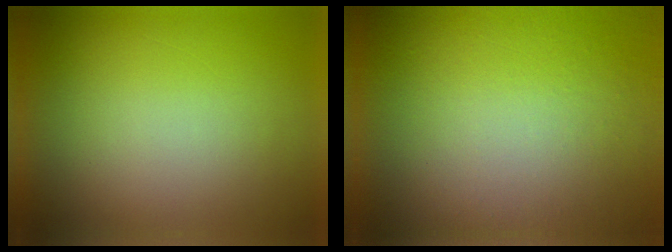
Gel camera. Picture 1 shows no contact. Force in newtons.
{"total": 9.5}